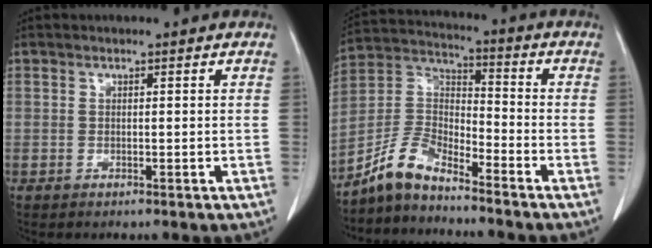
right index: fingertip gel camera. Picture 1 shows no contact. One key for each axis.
{"total": 8.1, "fx": -7.1, "fy": 2.3, "fz": 3.3, "tx": -0.077, "ty": 0.021, "tz": -0.140}